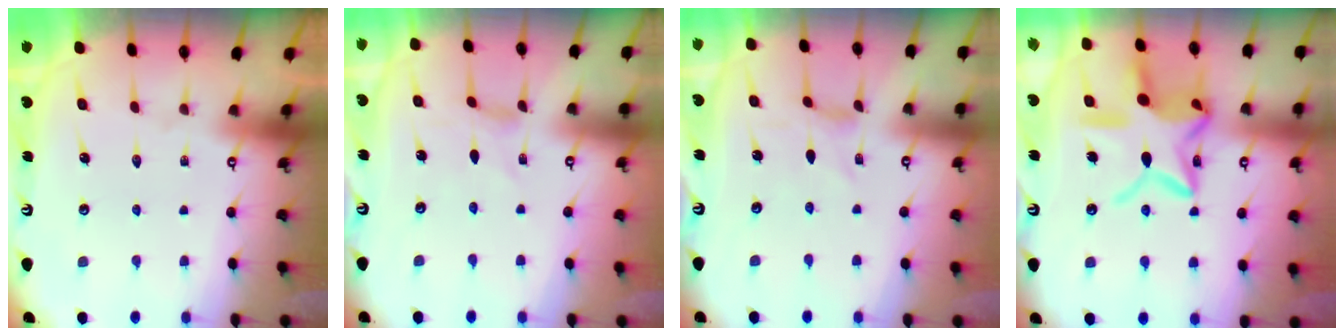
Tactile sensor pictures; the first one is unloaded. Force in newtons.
{"total": 0.0}
{"total": 0.0}
{"total": 18.6, "press": 18.5, "slide": 1.2}